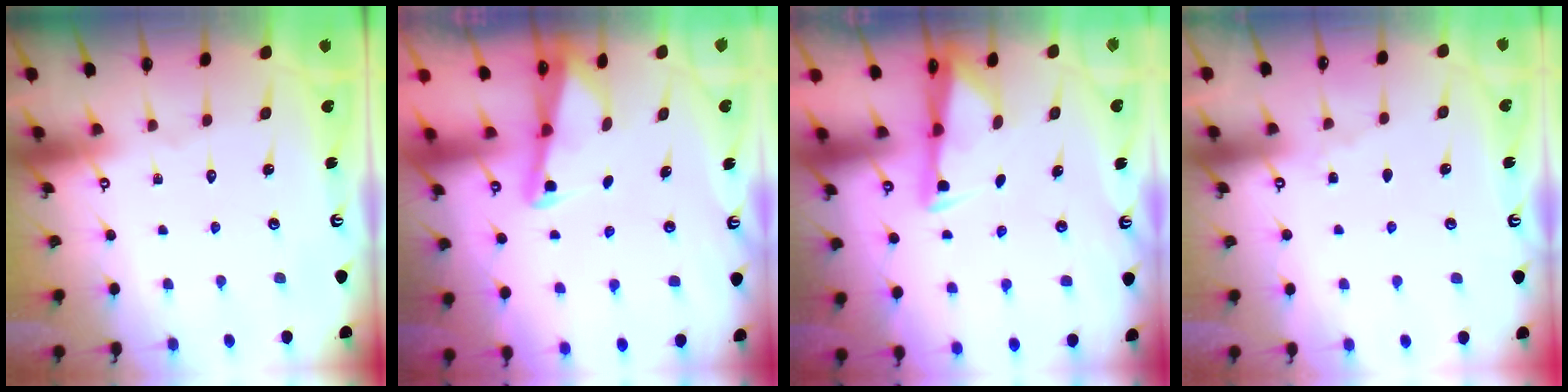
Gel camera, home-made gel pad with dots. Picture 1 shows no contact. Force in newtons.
{"total": 2.3, "press": 2.2, "slide": 0.3}
{"total": 2.9, "press": 2.9, "slide": 0.4}
{"total": 3.3, "press": 3.3, "slide": 0.4}